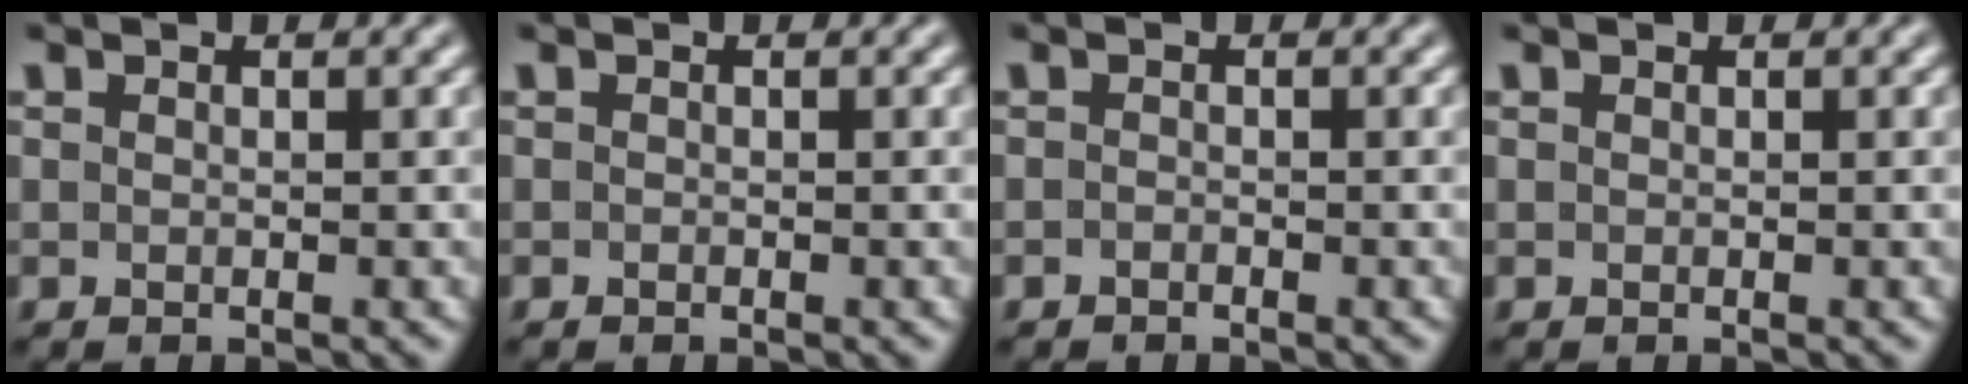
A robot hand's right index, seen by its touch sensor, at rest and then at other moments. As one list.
[{"total": 0.5, "force": [-0.3, -0.4, -0.1], "torque": [0.002, -0.006, -0.003]}, {"total": 0.9, "force": [-0.7, -0.5, -0.2], "torque": [0.005, -0.009, -0.009]}, {"total": 0.0}]